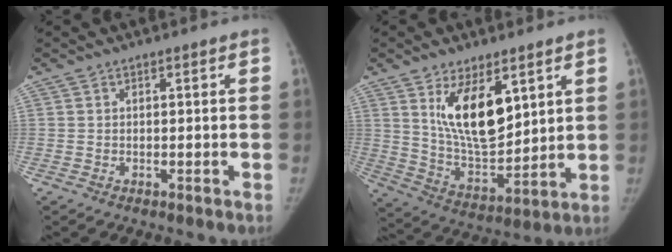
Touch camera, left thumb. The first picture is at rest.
{"total": 14.4, "force": [6.3, 6.7, 11.1], "torque": [-0.160, -0.044, 0.131]}